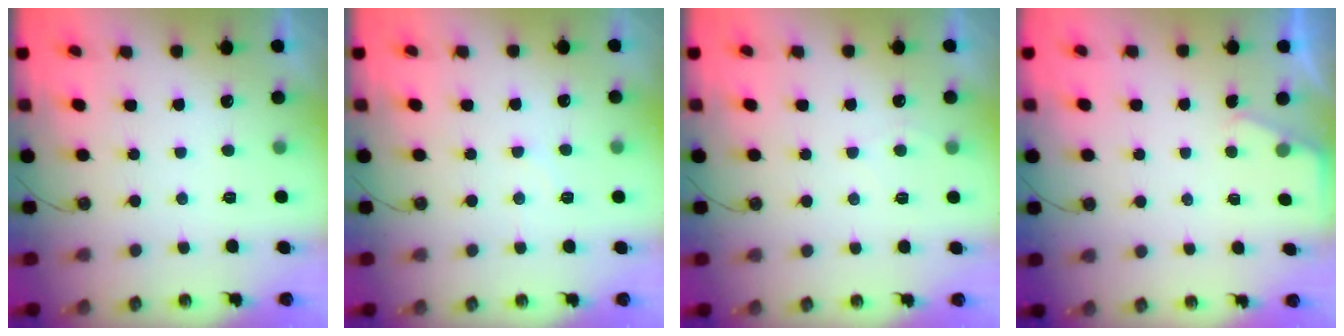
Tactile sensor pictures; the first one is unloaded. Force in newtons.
{"total": 6.0, "press": 5.9, "slide": 0.9}
{"total": 4.5, "press": 4.5, "slide": 0.6}
{"total": 2.0, "press": 2.0, "slide": 0.3}